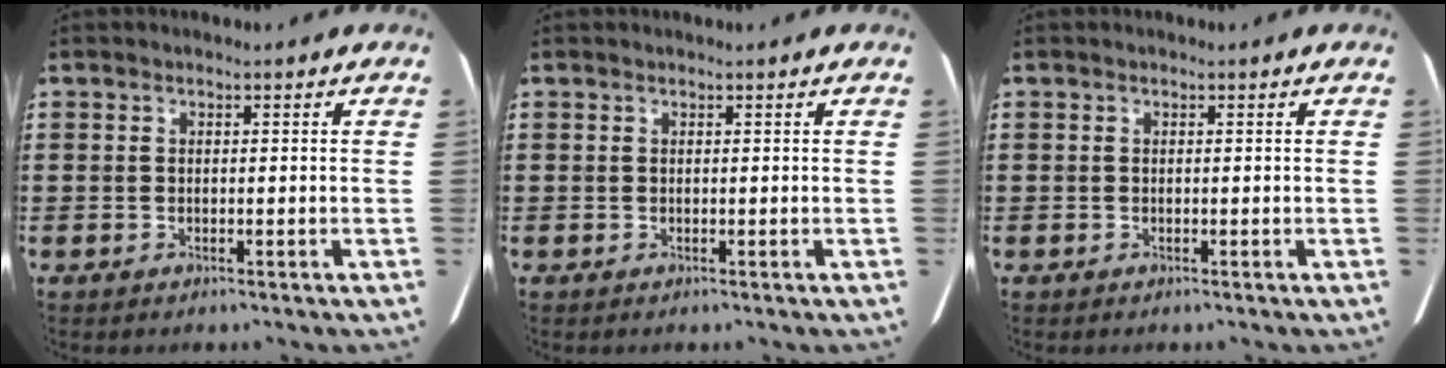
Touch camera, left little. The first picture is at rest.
{"total": 0.0}
{"total": 0.0}